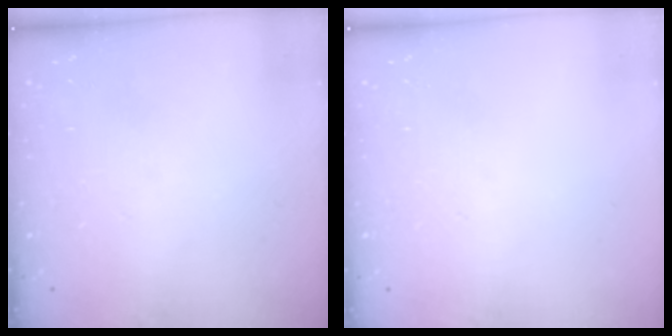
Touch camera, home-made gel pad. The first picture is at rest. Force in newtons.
{"total": 0.0}